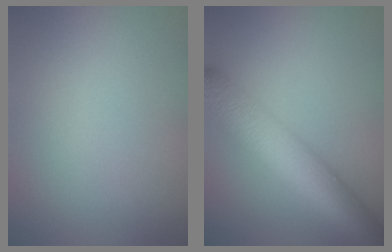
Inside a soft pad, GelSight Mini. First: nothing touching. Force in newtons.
{"total": 9.3, "press": 9.3, "slide": 0.4}